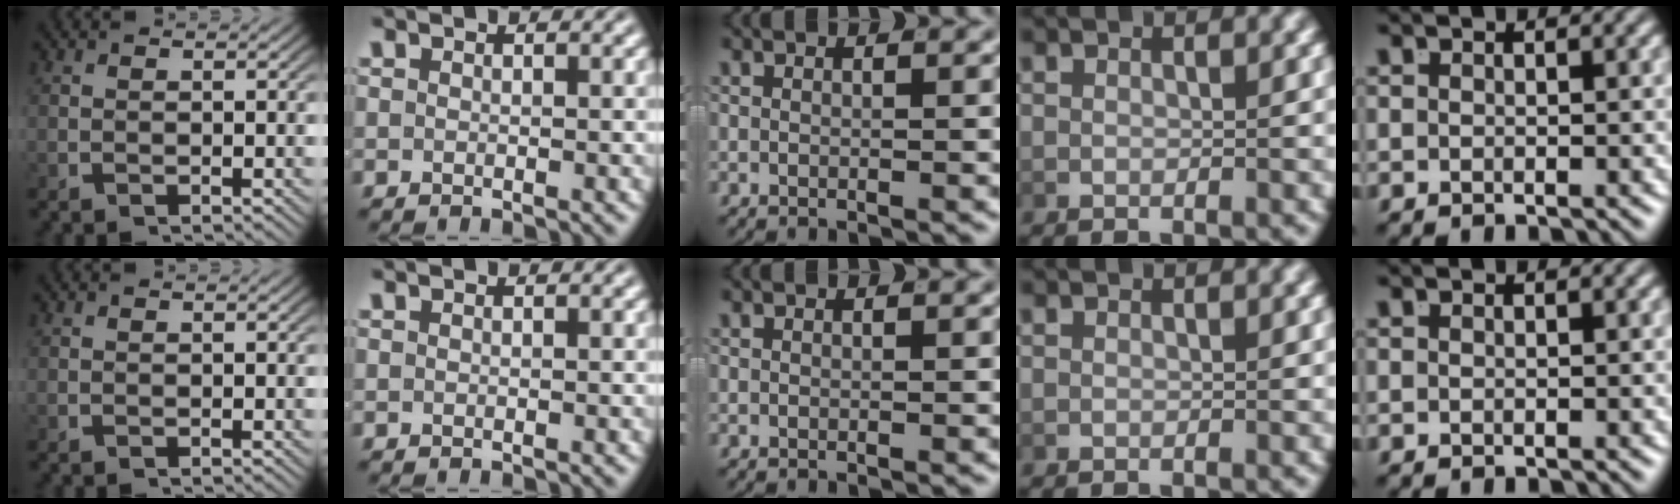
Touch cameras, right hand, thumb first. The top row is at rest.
{}